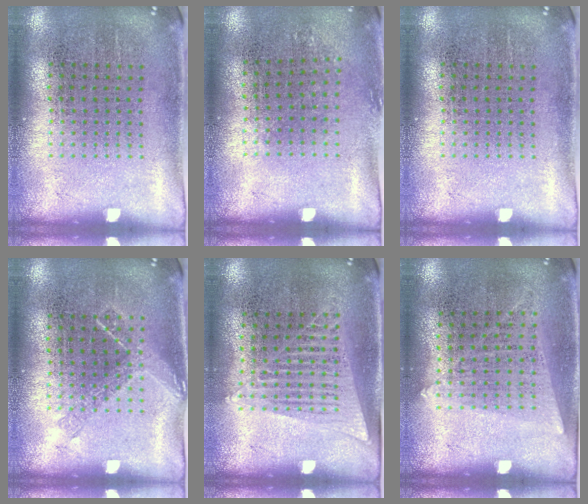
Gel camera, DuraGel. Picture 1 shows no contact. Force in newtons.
{"total": 0.8, "press": 0.7, "slide": 0.4}
{"total": 0.0}
{"total": 0.8, "press": 0.8, "slide": 0.3}
{"total": 1.3, "press": 1.2, "slide": 0.6}
{"total": 1.2, "press": 1.1, "slide": 0.5}